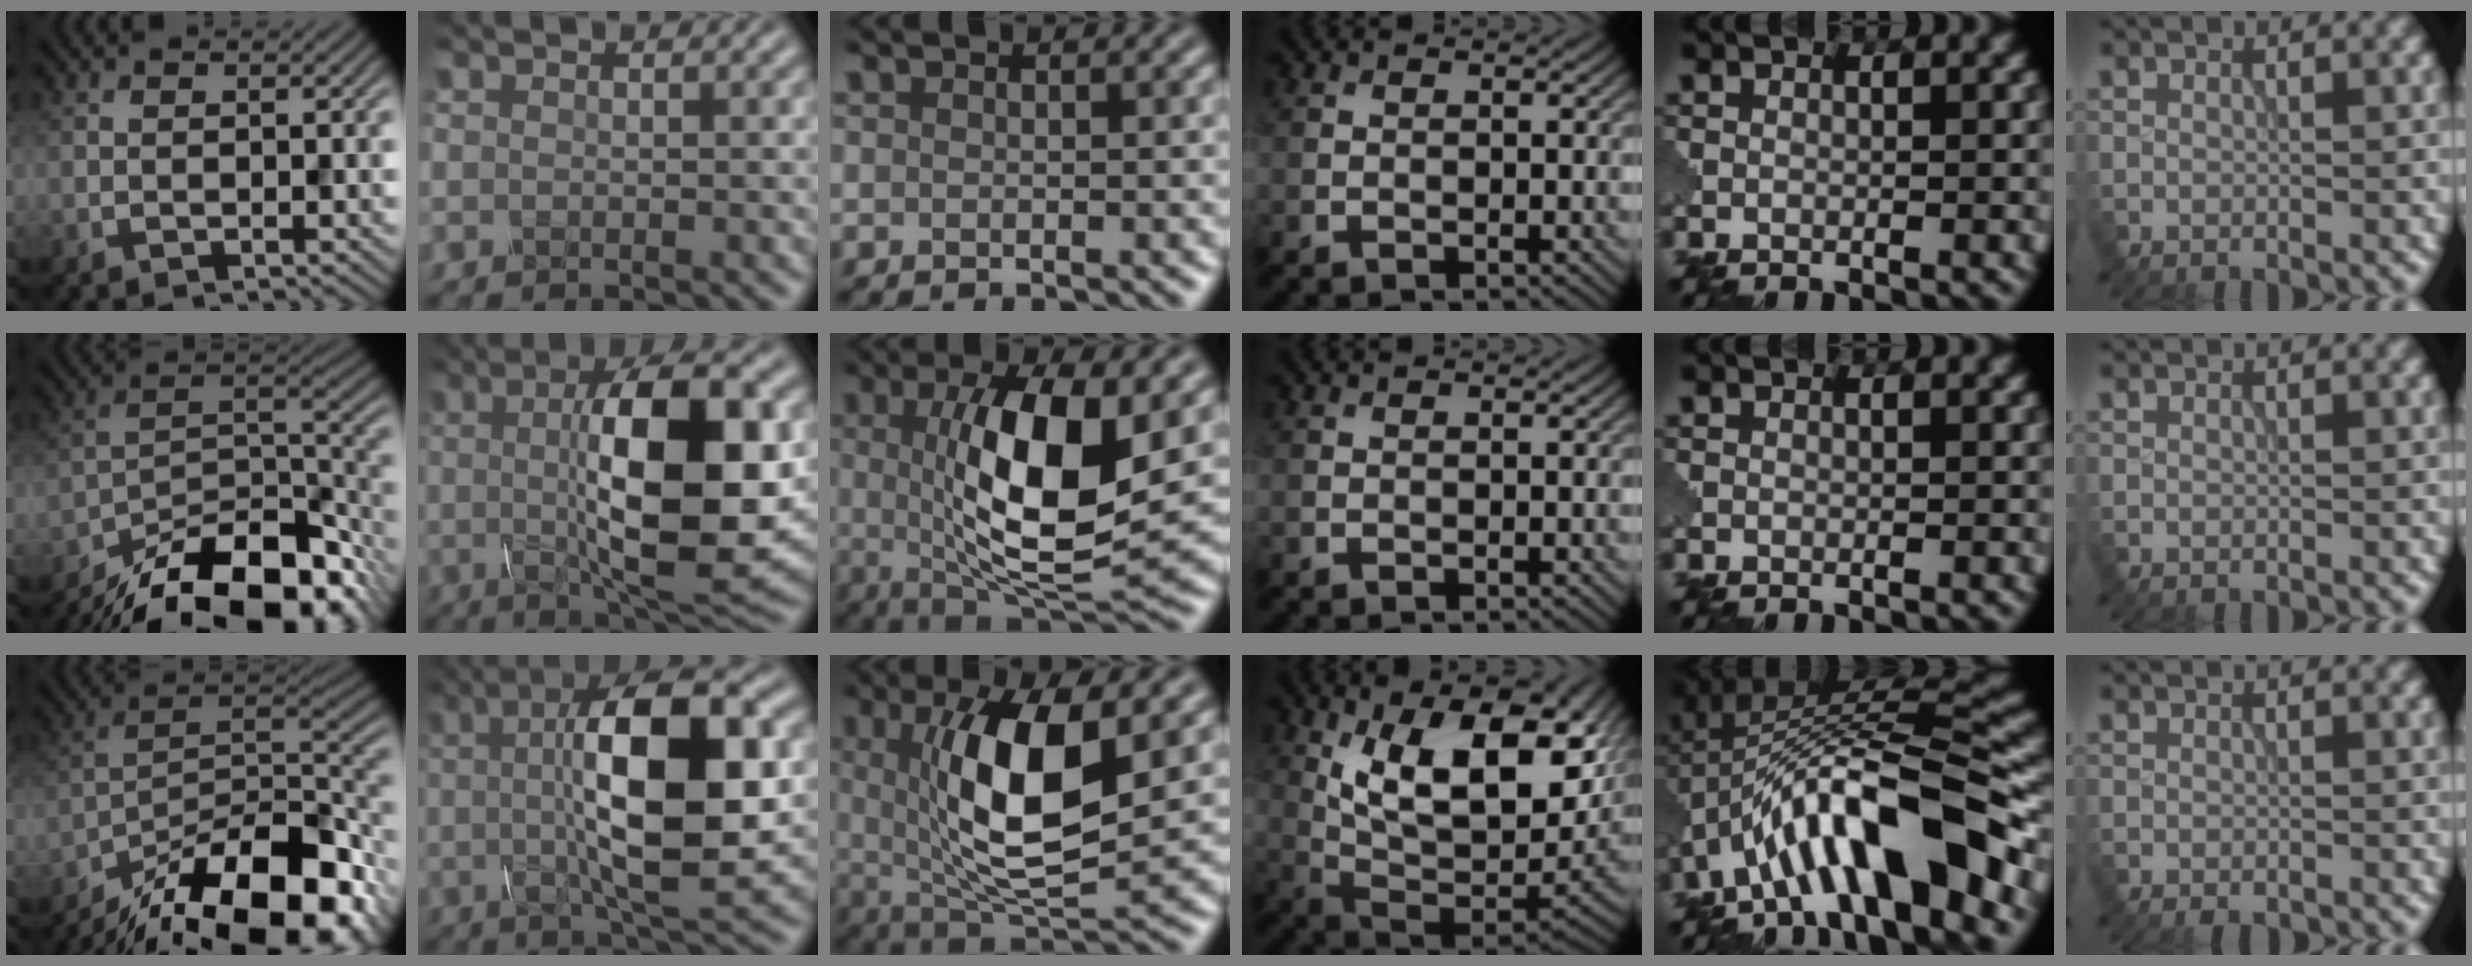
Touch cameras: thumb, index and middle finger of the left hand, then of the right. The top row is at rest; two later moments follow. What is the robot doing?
{"motion": "disassemble", "object": "glue stick"}